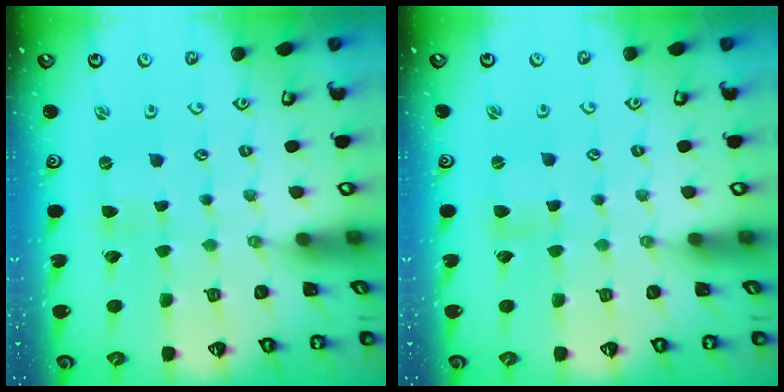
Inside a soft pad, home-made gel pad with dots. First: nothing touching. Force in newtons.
{"total": 0.6, "press": 0.6, "slide": 0.1}